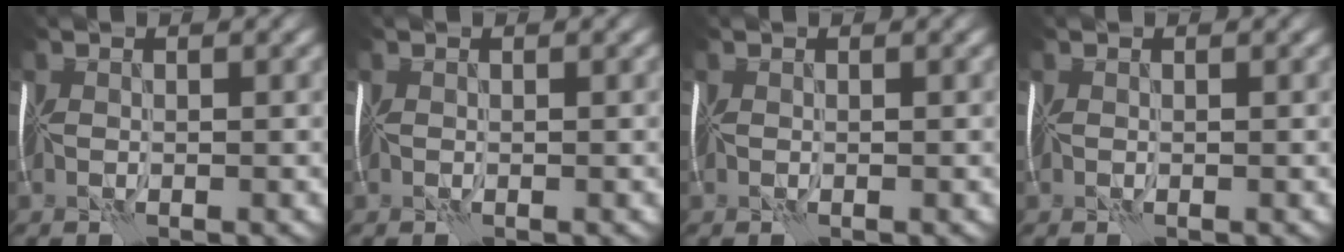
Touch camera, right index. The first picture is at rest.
{"total": 0.0}
{"total": 0.0}
{"total": 0.0}